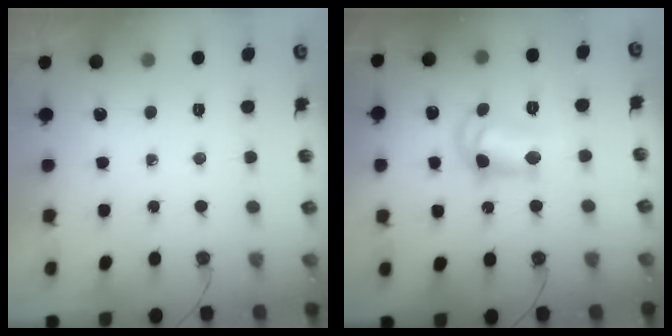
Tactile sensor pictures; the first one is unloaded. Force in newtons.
{"total": 12.5, "press": 11.9, "slide": 3.9}